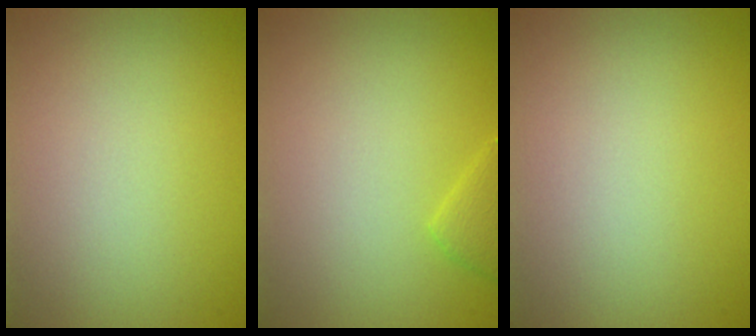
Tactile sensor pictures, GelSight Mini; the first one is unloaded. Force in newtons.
{"total": 1.5, "press": 1.5, "slide": 0.1}
{"total": 0.0}